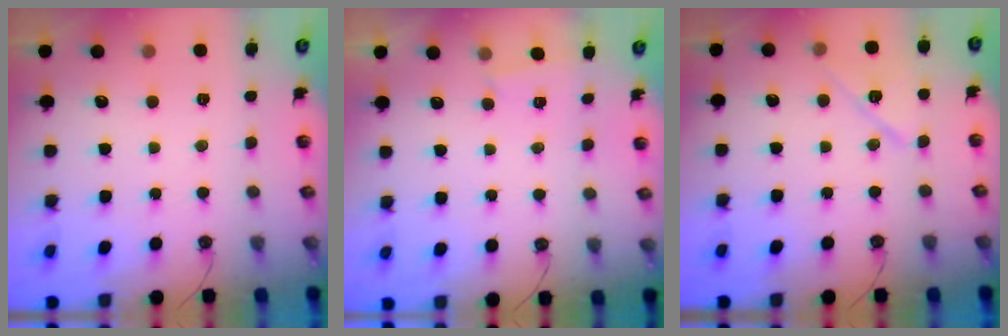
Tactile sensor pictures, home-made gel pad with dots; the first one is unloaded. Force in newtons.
{"total": 1.1, "press": 1.1, "slide": 0.1}
{"total": 10.1, "press": 10.1, "slide": 0.7}